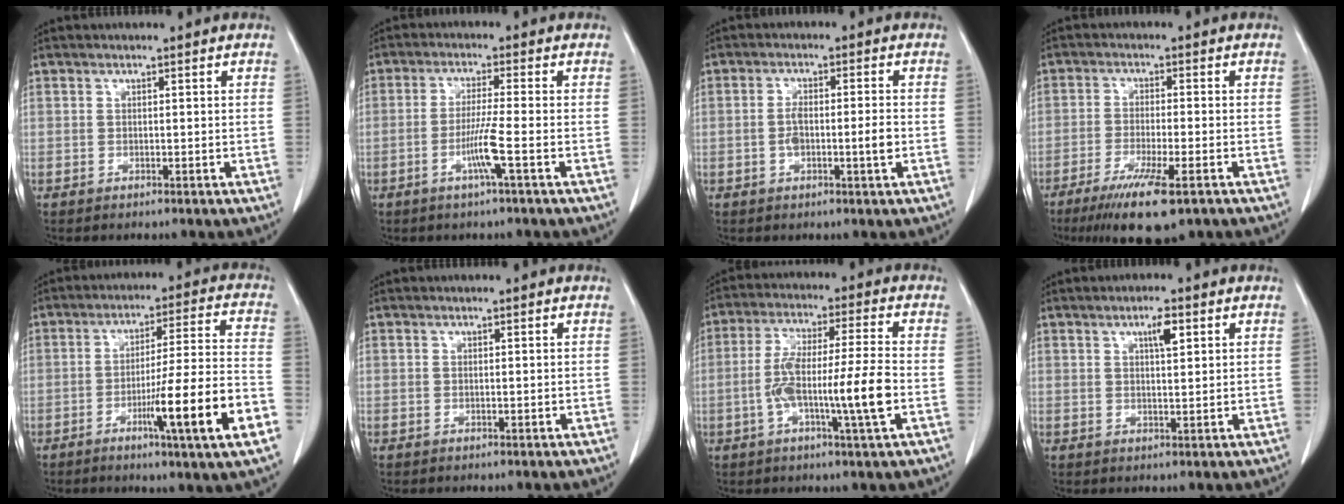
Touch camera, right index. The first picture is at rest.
{"total": 5.0, "force": [-1.9, -1.0, 4.5], "torque": [-0.089, -0.010, -0.040]}
{"total": 4.8, "force": [-1.0, 0.7, 4.6], "torque": [-0.090, 0.003, -0.017]}
{"total": 10.2, "force": [-6.5, 1.3, 7.8], "torque": [-0.128, -0.025, -0.101]}
{"total": 15.0, "force": [-6.0, -0.8, 13.8], "torque": [-0.218, -0.011, -0.093]}
{"total": 0.0}
{"total": 11.9, "force": [-2.9, 0.0, 11.5], "torque": [-0.214, 0.002, -0.057]}
{"total": 3.2, "force": [1.5, 0.7, 2.8], "torque": [-0.044, 0.000, 0.024]}